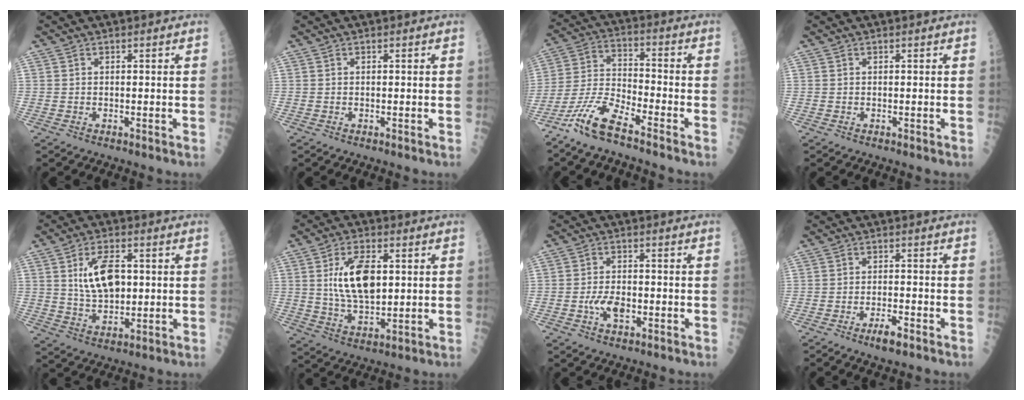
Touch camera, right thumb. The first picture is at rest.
{"total": 0.0}
{"total": 10.5, "force": [-7.6, 1.6, 7.1], "torque": [-0.166, 0.037, -0.156]}
{"total": 0.0}
{"total": 10.2, "force": [2.0, 5.5, 8.4], "torque": [-0.131, -0.005, 0.040]}
{"total": 12.2, "force": [2.2, 6.1, 10.3], "torque": [-0.173, -0.009, 0.046]}
{"total": 4.9, "force": [-1.4, 2.7, 3.9], "torque": [-0.059, 0.007, -0.024]}
{"total": 3.4, "force": [-2.1, 0.6, 2.6], "torque": [-0.051, 0.005, -0.036]}